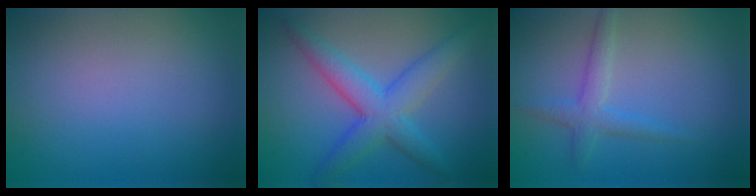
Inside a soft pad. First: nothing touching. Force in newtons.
{"total": 5.0, "press": 5.0, "slide": 0.2}
{"total": 2.3, "press": 2.3, "slide": 0.1}